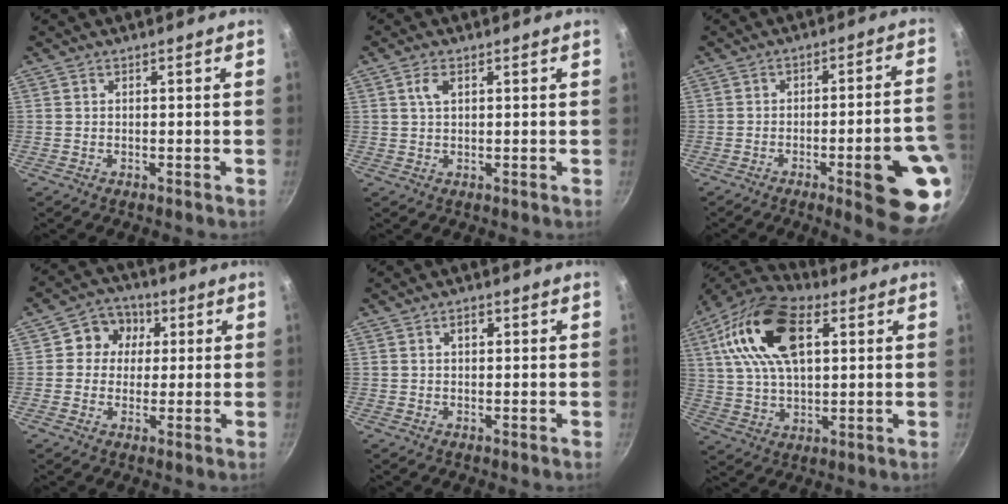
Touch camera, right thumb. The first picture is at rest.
{"total": 2.8, "force": [1.1, 1.4, 2.1], "torque": [-0.037, 0.000, 0.022]}
{"total": 15.3, "force": [-5.8, 2.9, 13.8], "torque": [-0.146, 0.034, -0.073]}
{"total": 7.3, "force": [1.6, 6.6, 2.5], "torque": [0.000, 0.007, 0.011]}
{"total": 1.9, "force": [0.7, 1.2, 1.3], "torque": [-0.013, 0.003, 0.012]}
{"total": 20.2, "force": [6.5, 11.1, 15.5], "torque": [-0.279, 0.005, 0.106]}